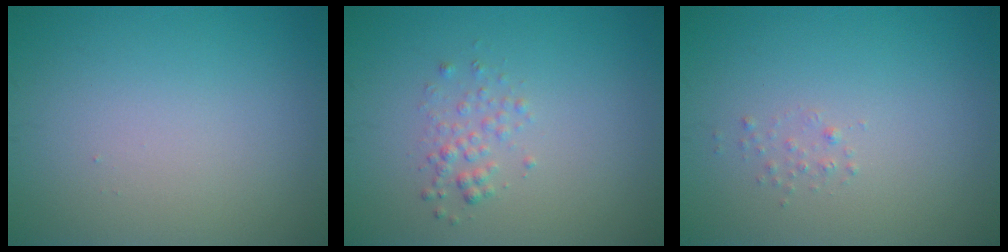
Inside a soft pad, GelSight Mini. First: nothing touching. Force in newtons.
{"total": 1.4, "press": 1.4, "slide": 0.1}
{"total": 0.6, "press": 0.6, "slide": 0.0}